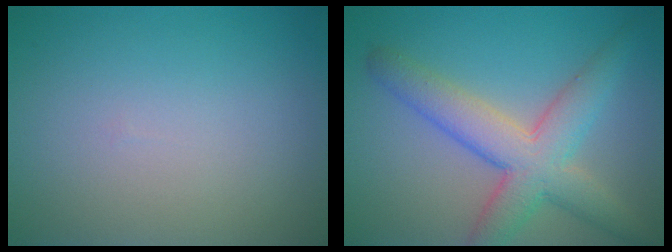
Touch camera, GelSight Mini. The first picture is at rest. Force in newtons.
{"total": 6.6, "press": 6.6, "slide": 0.4}